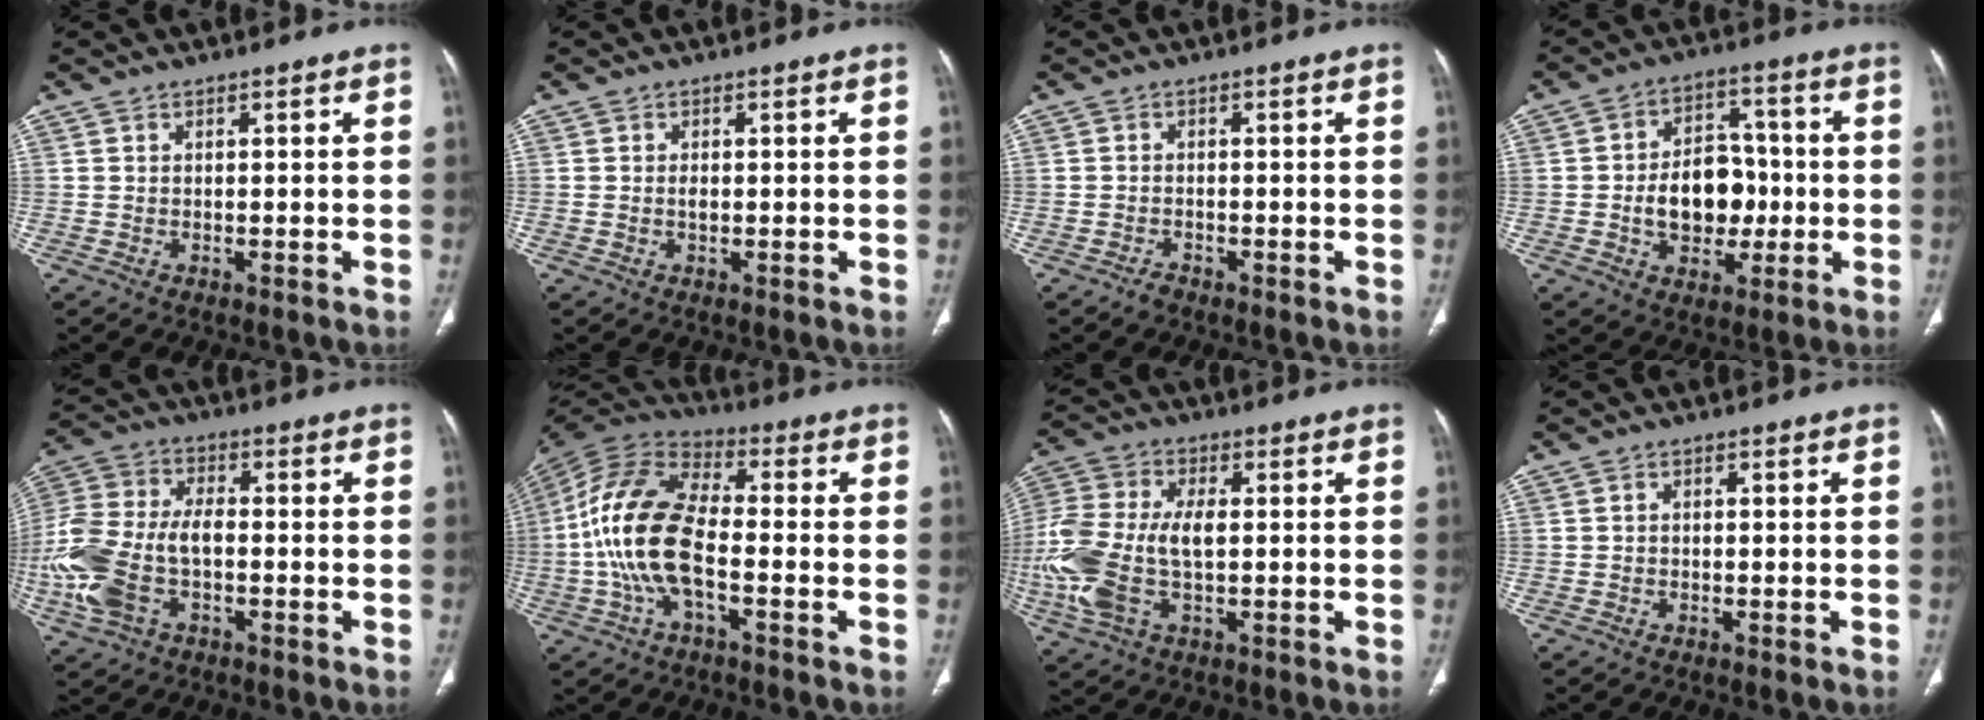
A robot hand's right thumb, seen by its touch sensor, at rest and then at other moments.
{"total": 1.1, "force": [-0.1, 0.6, 0.9], "torque": [-0.016, 0.000, -0.001]}
{"total": 1.3, "force": [-1.1, 0.7, 0.4], "torque": [-0.010, 0.004, -0.019]}
{"total": 12.5, "force": [-1.5, 9.1, 8.4], "torque": [-0.088, 0.031, -0.020]}
{"total": 16.4, "force": [-3.8, 9.7, 12.7], "torque": [-0.295, 0.020, -0.071]}
{"total": 16.6, "force": [-2.8, 7.7, 14.4], "torque": [-0.301, 0.034, -0.059]}
{"total": 15.8, "force": [-1.6, 8.5, 13.2], "torque": [-0.323, 0.006, -0.029]}
{"total": 0.6, "force": [-0.1, 0.4, 0.4], "torque": [-0.005, 0.002, -0.006]}